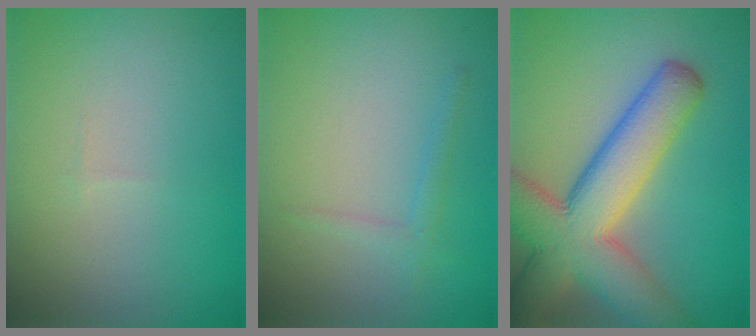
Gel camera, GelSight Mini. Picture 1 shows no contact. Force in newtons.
{"total": 1.2, "press": 1.2, "slide": 0.1}
{"total": 10.4, "press": 10.3, "slide": 0.7}